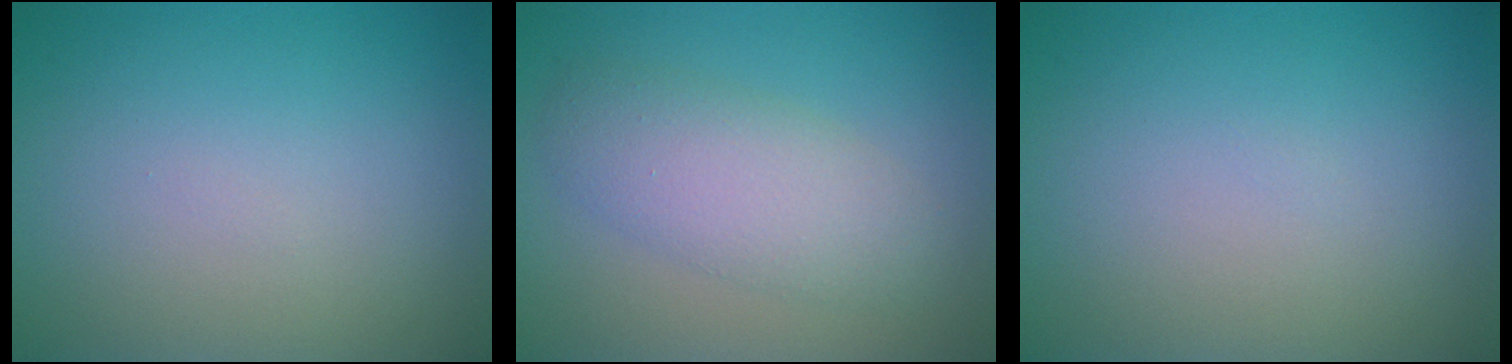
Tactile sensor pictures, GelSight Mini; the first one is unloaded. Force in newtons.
{"total": 4.4, "press": 4.4, "slide": 0.2}
{"total": 0.0}